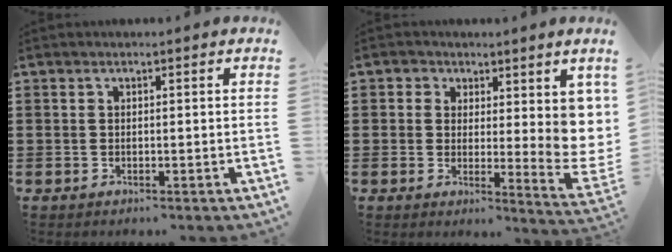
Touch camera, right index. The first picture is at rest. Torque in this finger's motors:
{"motor_torque": [1.21, 0.92, 0.37, 0.10]}